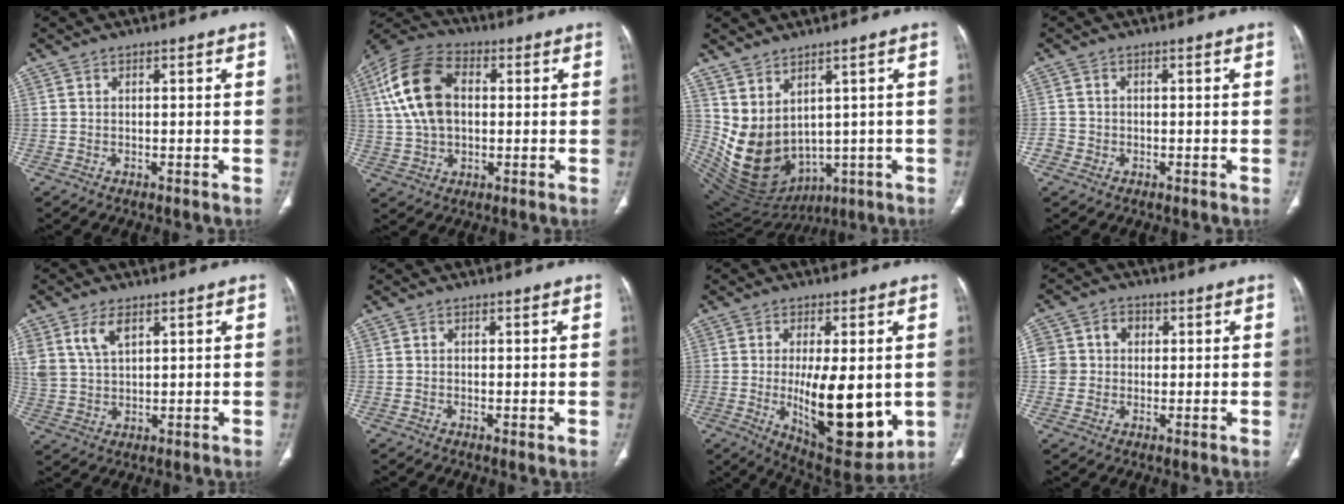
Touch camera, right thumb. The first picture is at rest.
{"total": 15.0, "force": [2.5, 9.6, 11.3], "torque": [-0.217, 0.021, 0.041]}
{"total": 13.9, "force": [1.6, 9.6, 9.9], "torque": [-0.172, -0.028, 0.076]}
{"total": 2.1, "force": [-0.8, 1.9, 0.3], "torque": [0.003, 0.008, -0.018]}
{"total": 6.7, "force": [3.5, 3.6, 4.4], "torque": [-0.087, -0.009, 0.077]}
{"total": 0.8, "force": [0.0, 0.1, 0.8], "torque": [-0.017, -0.005, -0.001]}
{"total": 18.1, "force": [-1.9, 7.0, 16.6], "torque": [-0.233, -0.033, -0.006]}
{"total": 6.6, "force": [0.9, 6.2, 2.2], "torque": [-0.018, 0.016, 0.014]}